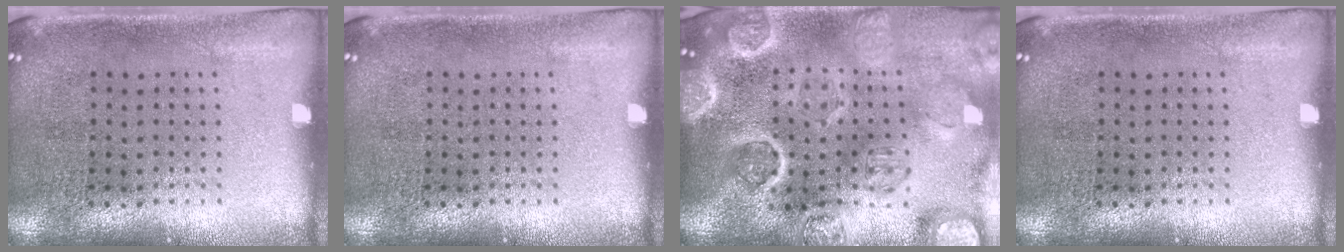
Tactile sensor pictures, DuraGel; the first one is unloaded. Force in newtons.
{"total": 0.0}
{"total": 5.0, "press": 4.3, "slide": 2.4}
{"total": 0.0}